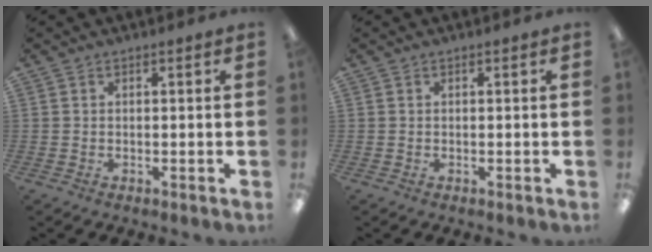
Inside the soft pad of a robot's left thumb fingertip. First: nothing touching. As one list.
[{"total": 0.0}]